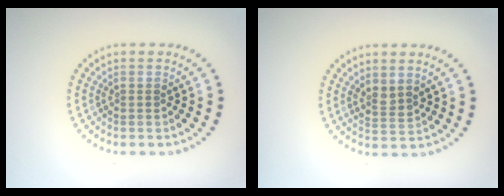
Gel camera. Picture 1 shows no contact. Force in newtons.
{"total": 1.6, "press": 1.3, "slide": 1.0}